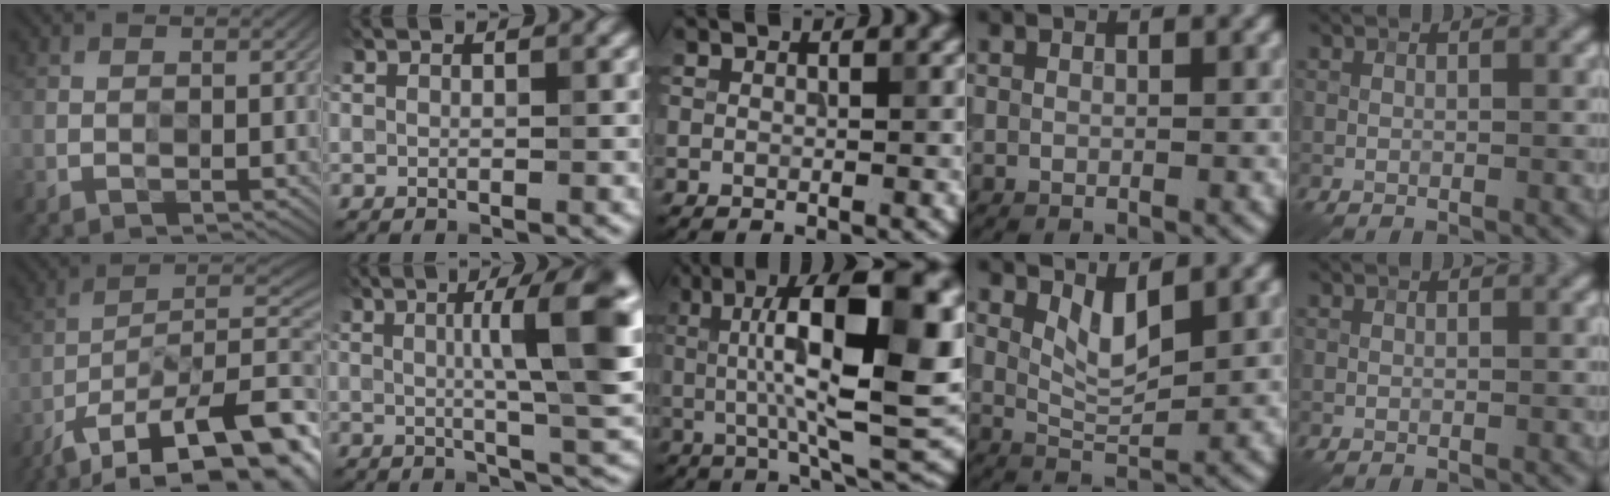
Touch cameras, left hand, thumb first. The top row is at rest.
{"thumb": {"total": 17.5, "force": [-11.7, 7.0, 11.0], "torque": [-0.176, -0.024, -0.186]}, "index": {"total": 8.6, "force": [1.5, 1.4, 8.3], "torque": [-0.106, 0.011, 0.025]}, "middle": {"total": 15.1, "force": [2.5, 4.2, 14.2], "torque": [-0.211, 0.007, 0.033]}, "ring": {"total": 2.6, "force": [1.4, 0.8, 2.0], "torque": [-0.041, -0.008, 0.032]}}